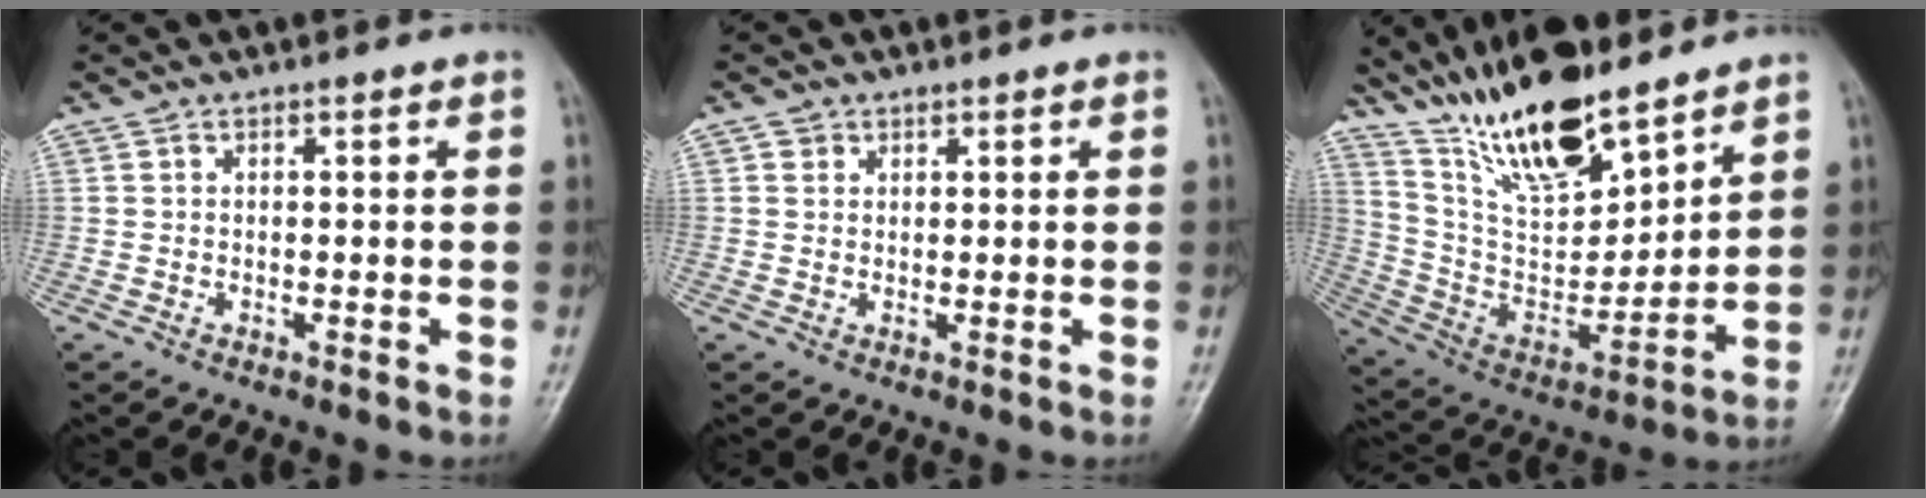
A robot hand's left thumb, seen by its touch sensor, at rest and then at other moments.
{"total": 1.4, "force": [0.7, 1.2, 0.2], "torque": [0.007, -0.002, 0.008]}
{"total": 19.7, "force": [14.8, 6.2, 11.4], "torque": [-0.165, -0.077, 0.281]}